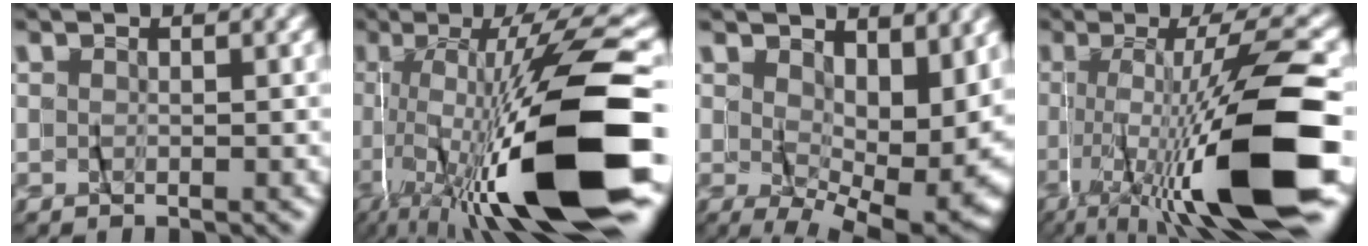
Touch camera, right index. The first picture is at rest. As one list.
[{"total": 14.0, "force": [-3.7, 1.2, 13.4], "torque": [-0.215, -0.004, -0.044]}, {"total": 6.6, "force": [0.1, 2.3, 6.2], "torque": [-0.088, -0.023, 0.005]}, {"total": 11.9, "force": [-3.7, 0.3, 11.3], "torque": [-0.175, -0.005, -0.048]}]